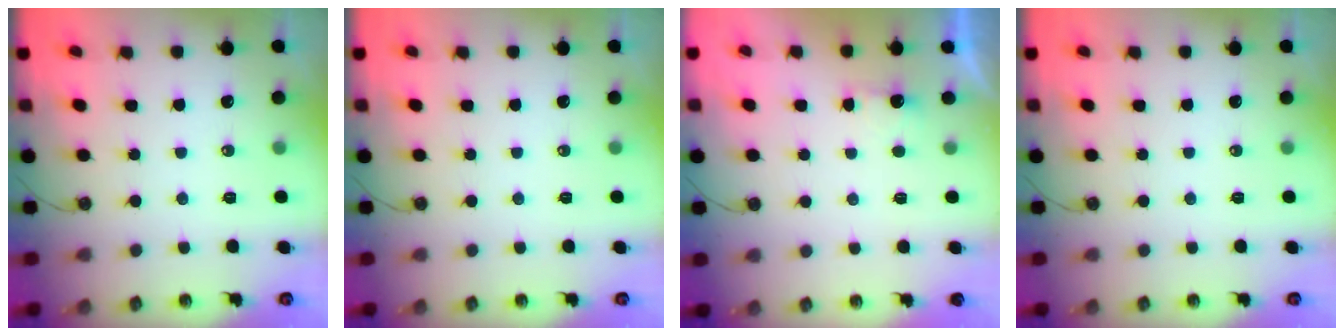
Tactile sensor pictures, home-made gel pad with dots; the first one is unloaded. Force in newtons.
{"total": 0.0}
{"total": 1.3, "press": 1.1, "slide": 0.8}
{"total": 0.0}